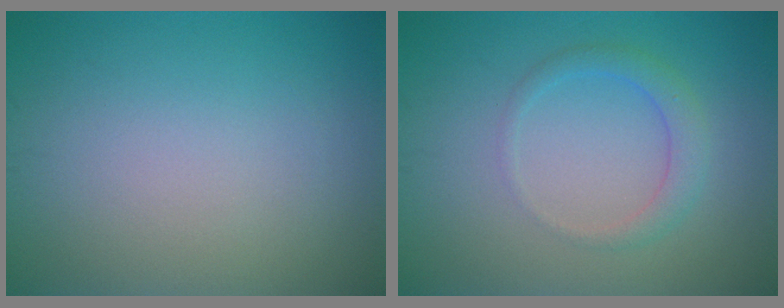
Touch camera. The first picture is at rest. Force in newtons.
{"total": 2.2, "press": 2.2, "slide": 0.1}